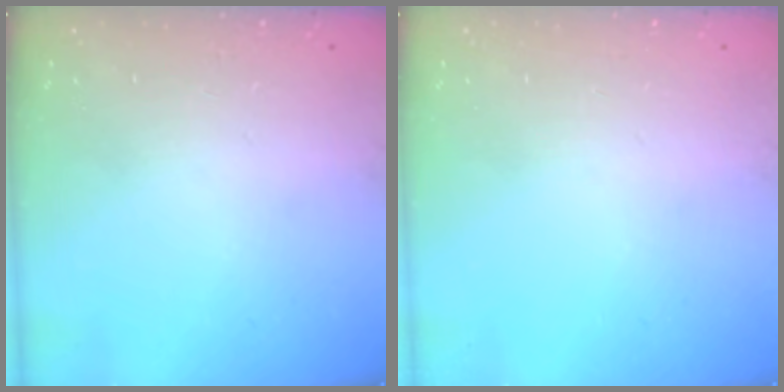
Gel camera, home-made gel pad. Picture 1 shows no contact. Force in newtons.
{"total": 0.0}